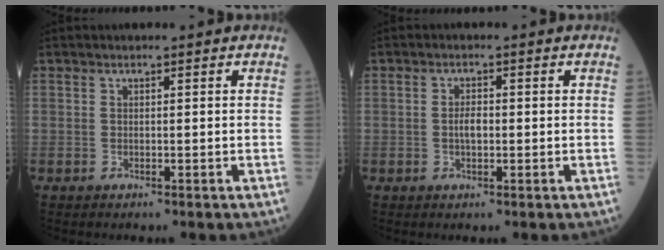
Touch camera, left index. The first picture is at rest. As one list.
[{"total": 2.0, "force": [-0.3, 0.9, 1.8], "torque": [-0.034, -0.001, -0.007]}]